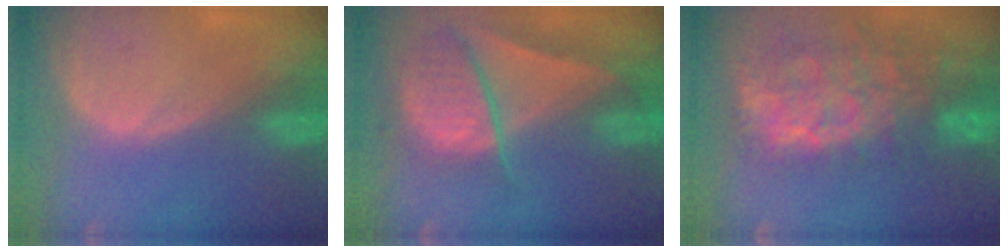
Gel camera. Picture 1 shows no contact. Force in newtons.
{"total": 9.6, "press": 8.2, "slide": 5.0}
{"total": 14.1, "press": 11.4, "slide": 8.2}